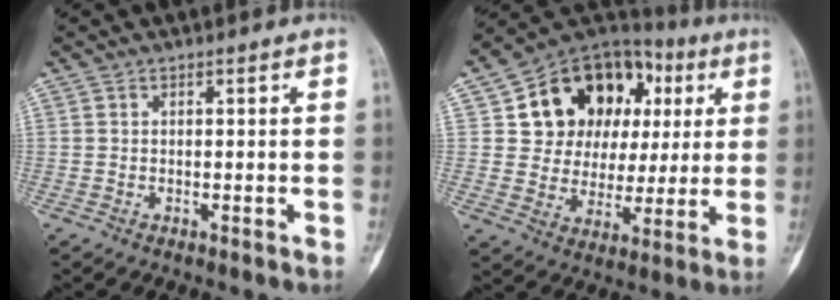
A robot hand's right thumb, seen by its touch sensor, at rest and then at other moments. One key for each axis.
{"total": 19.9, "fx": 5.8, "fy": 15.4, "fz": 11.2, "tx": -0.111, "ty": 0.028, "tz": 0.104}